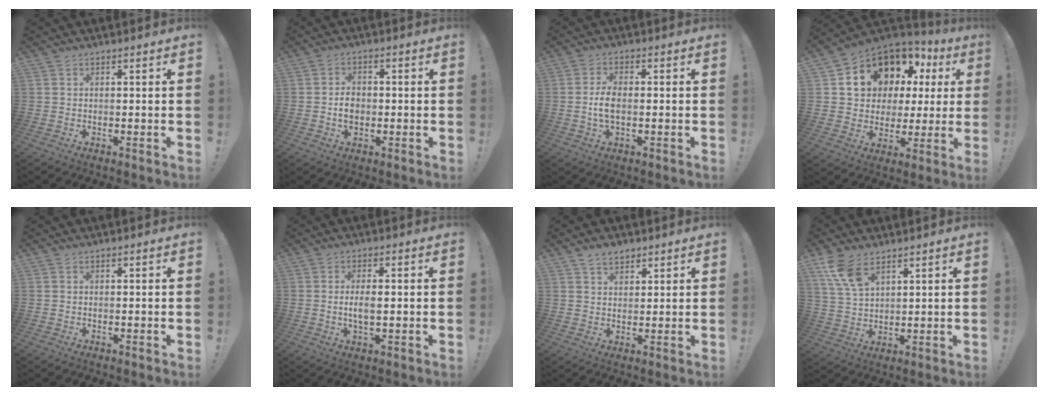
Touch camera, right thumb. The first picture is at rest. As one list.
[{"total": 4.3, "force": [-0.9, 3.2, 2.8], "torque": [-0.033, 0.000, -0.020]}, {"total": 5.4, "force": [-0.6, 2.3, 4.9], "torque": [-0.097, -0.003, -0.014]}, {"total": 12.8, "force": [7.6, 9.1, 4.9], "torque": [-0.083, -0.059, 0.156]}, {"total": 0.0}, {"total": 4.6, "force": [-0.2, 1.6, 4.4], "torque": [-0.069, -0.005, -0.009]}, {"total": 4.5, "force": [3.3, 2.7, 1.7], "torque": [-0.021, -0.014, 0.059]}, {"total": 9.2, "force": [5.9, 4.3, 5.7], "torque": [-0.108, -0.021, 0.116]}]